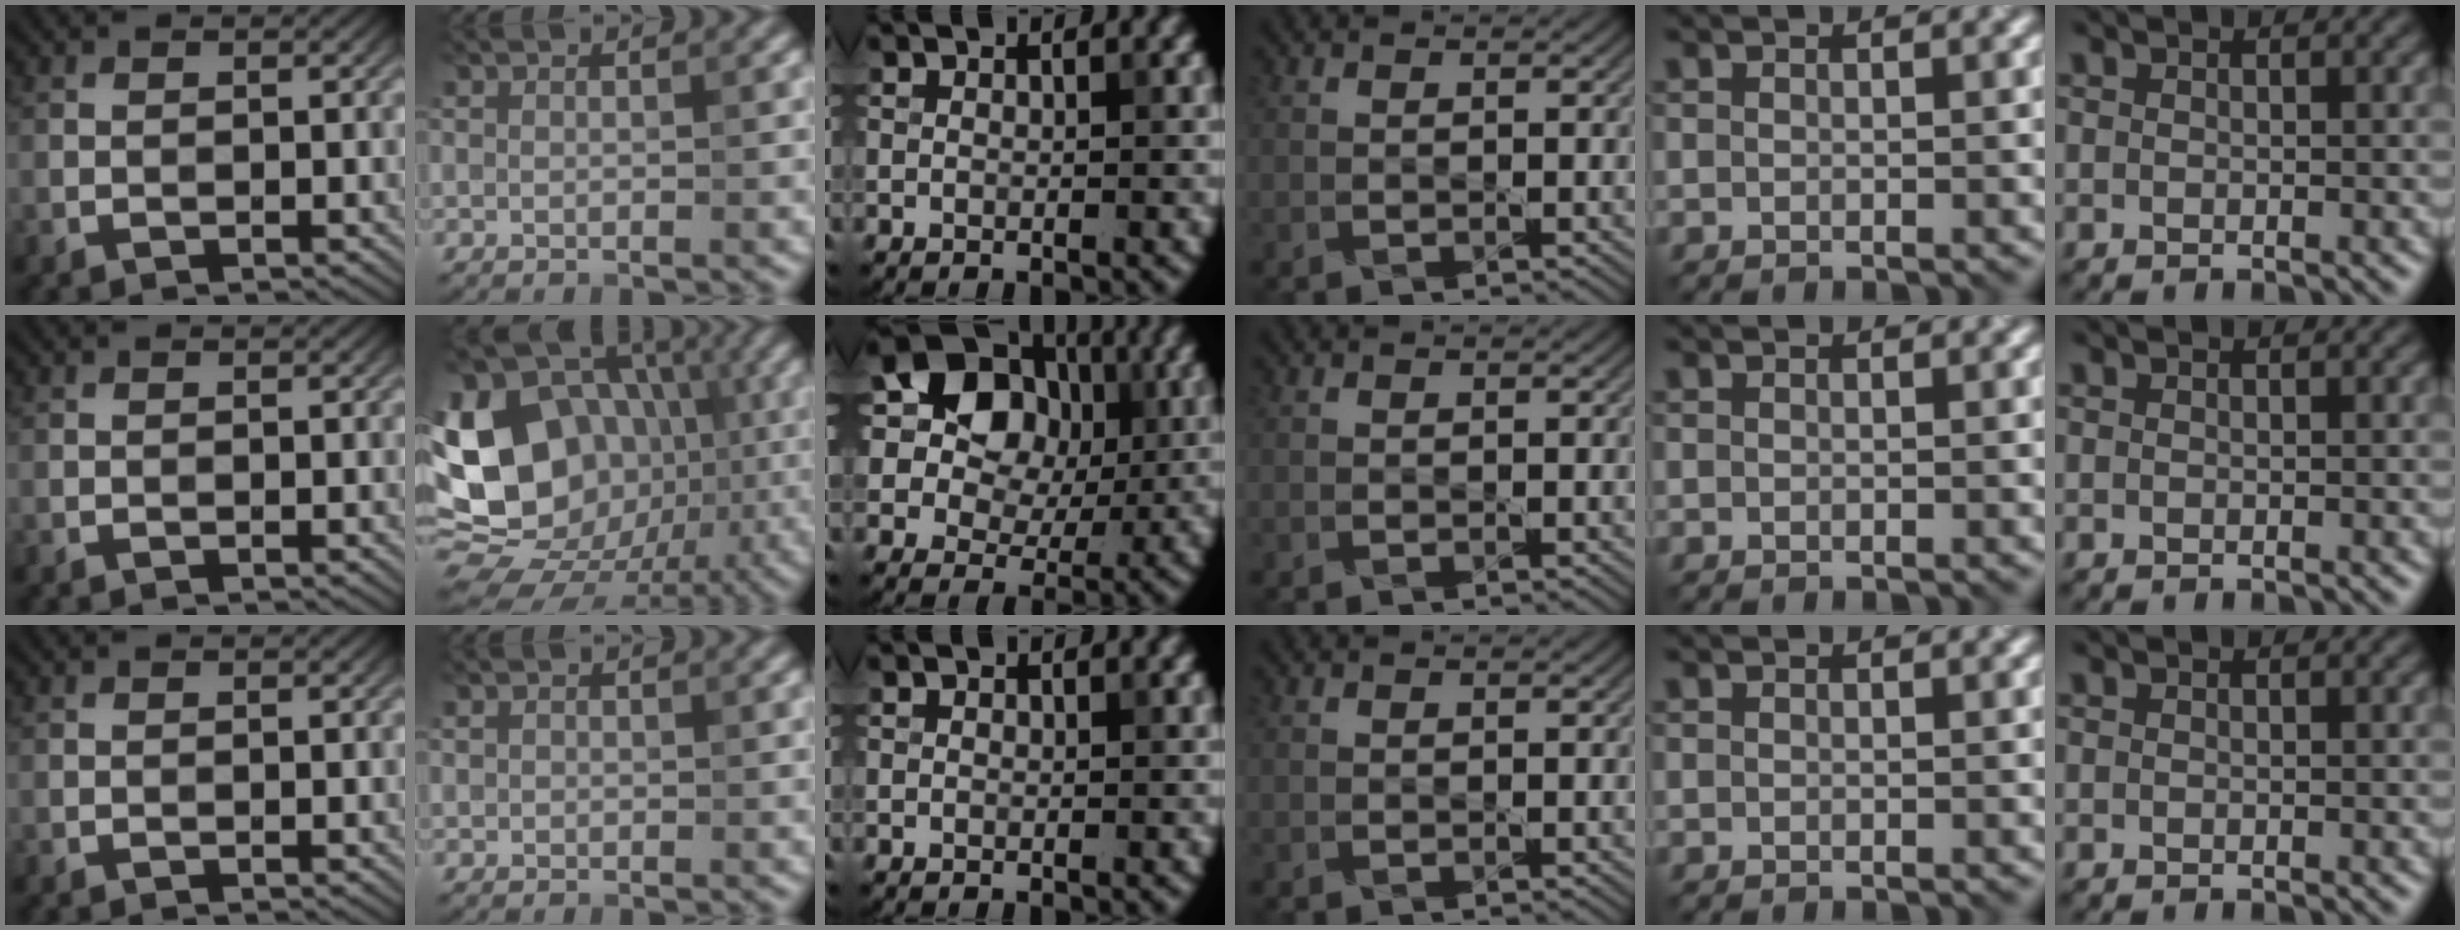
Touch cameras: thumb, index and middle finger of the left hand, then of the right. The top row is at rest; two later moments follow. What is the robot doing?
{"motion": "dispense", "object": "toothpaste"}